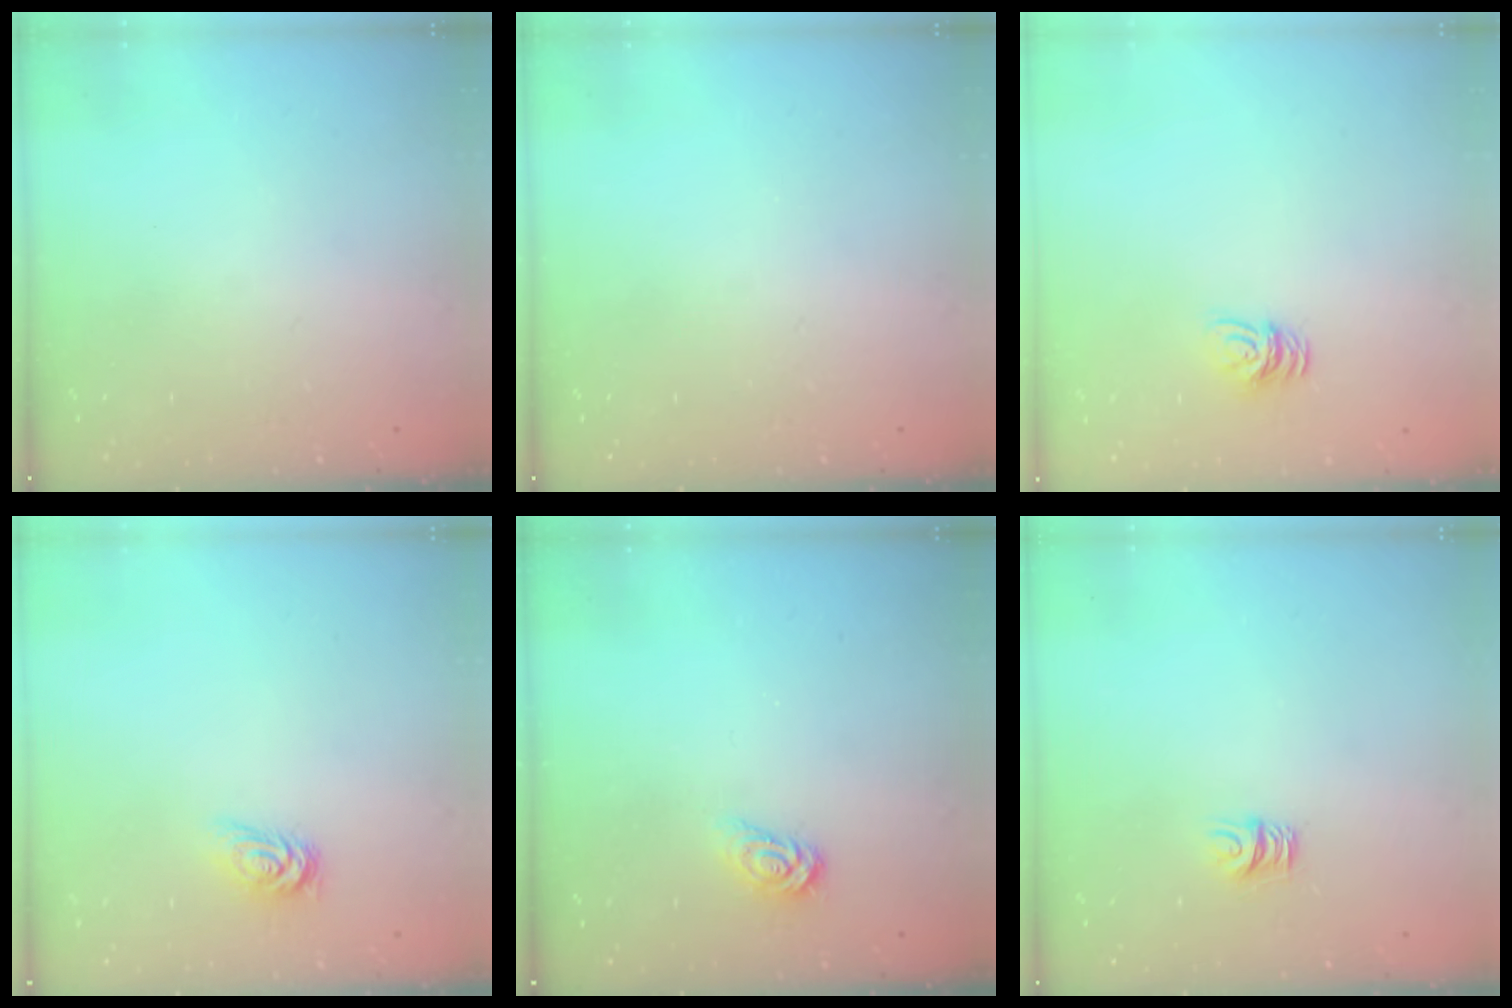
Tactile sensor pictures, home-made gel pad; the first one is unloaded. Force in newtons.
{"total": 0.0}
{"total": 5.4, "press": 5.4, "slide": 0.4}
{"total": 3.2, "press": 3.1, "slide": 0.5}
{"total": 3.1, "press": 3.1, "slide": 0.0}
{"total": 4.7, "press": 4.7, "slide": 0.5}